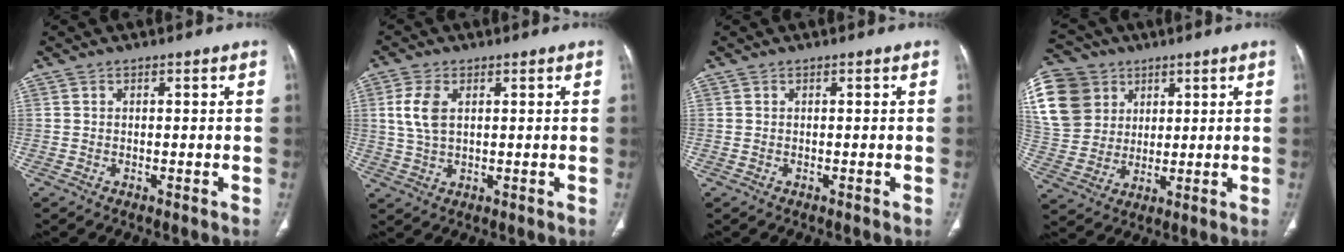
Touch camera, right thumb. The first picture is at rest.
{"total": 6.0, "force": [1.4, 3.5, 4.7], "torque": [-0.102, 0.004, 0.029]}
{"total": 0.0}
{"total": 23.5, "force": [8.1, 19.4, 10.5], "torque": [-0.275, 0.042, 0.172]}